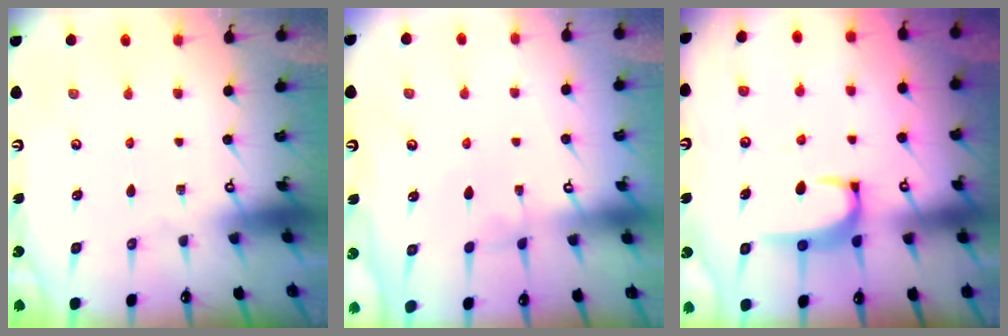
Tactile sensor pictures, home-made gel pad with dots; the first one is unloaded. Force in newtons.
{"total": 2.5, "press": 2.4, "slide": 0.5}
{"total": 3.2, "press": 3.1, "slide": 0.4}